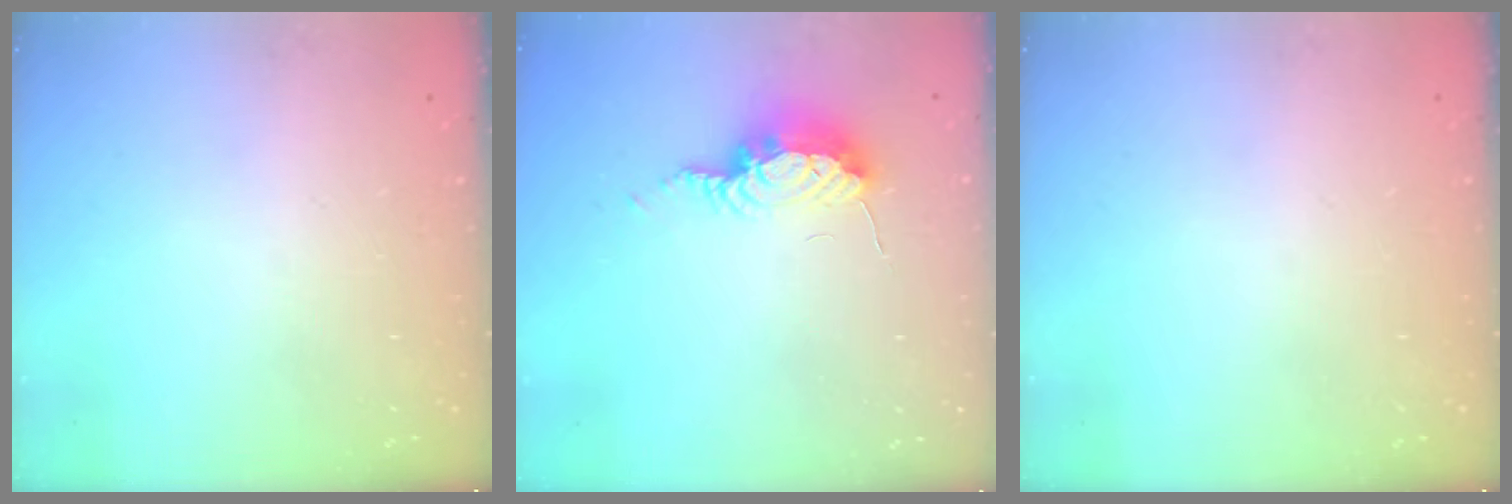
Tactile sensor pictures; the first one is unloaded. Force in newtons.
{"total": 8.1, "press": 8.0, "slide": 1.0}
{"total": 0.0}